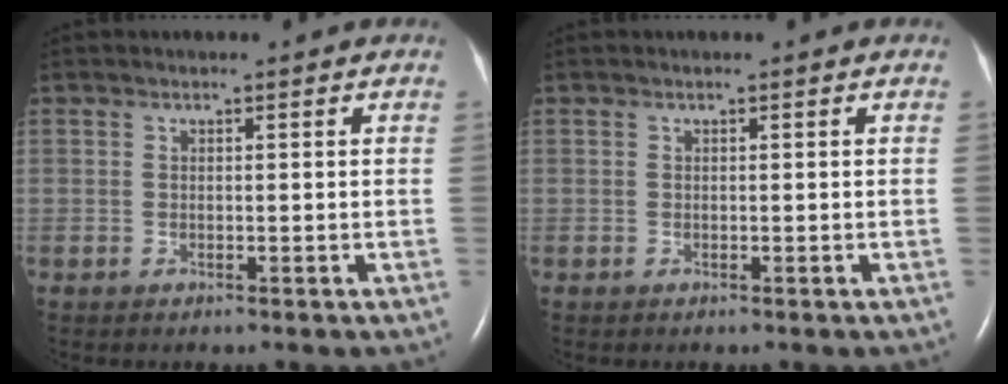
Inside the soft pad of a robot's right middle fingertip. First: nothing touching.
{"total": 0.0}